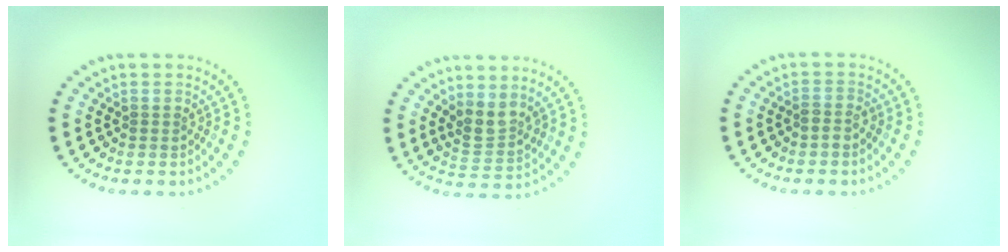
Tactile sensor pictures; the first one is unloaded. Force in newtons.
{"total": 2.4, "press": 2.0, "slide": 1.4}
{"total": 1.0, "press": 0.8, "slide": 0.5}